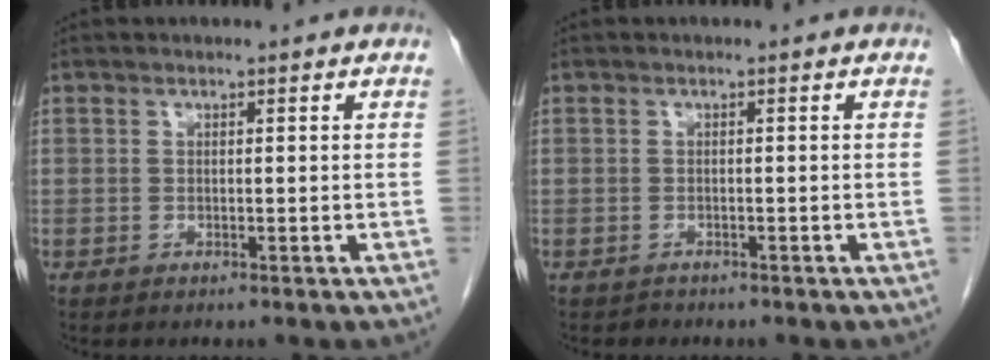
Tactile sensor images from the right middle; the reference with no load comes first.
{"total": 0.7, "force": [-0.6, 0.4, -0.1], "torque": [-0.006, 0.000, -0.013]}